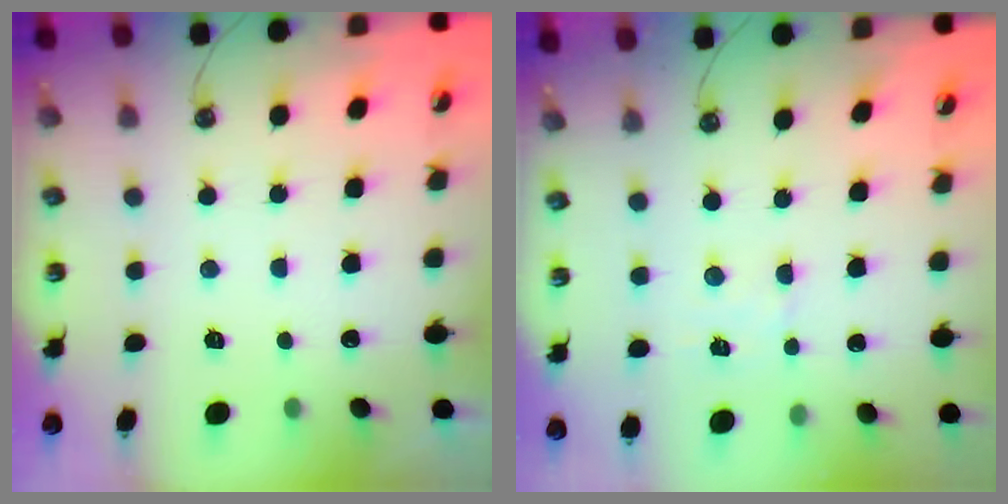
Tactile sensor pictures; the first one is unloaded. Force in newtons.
{"total": 2.9, "press": 2.9, "slide": 0.4}